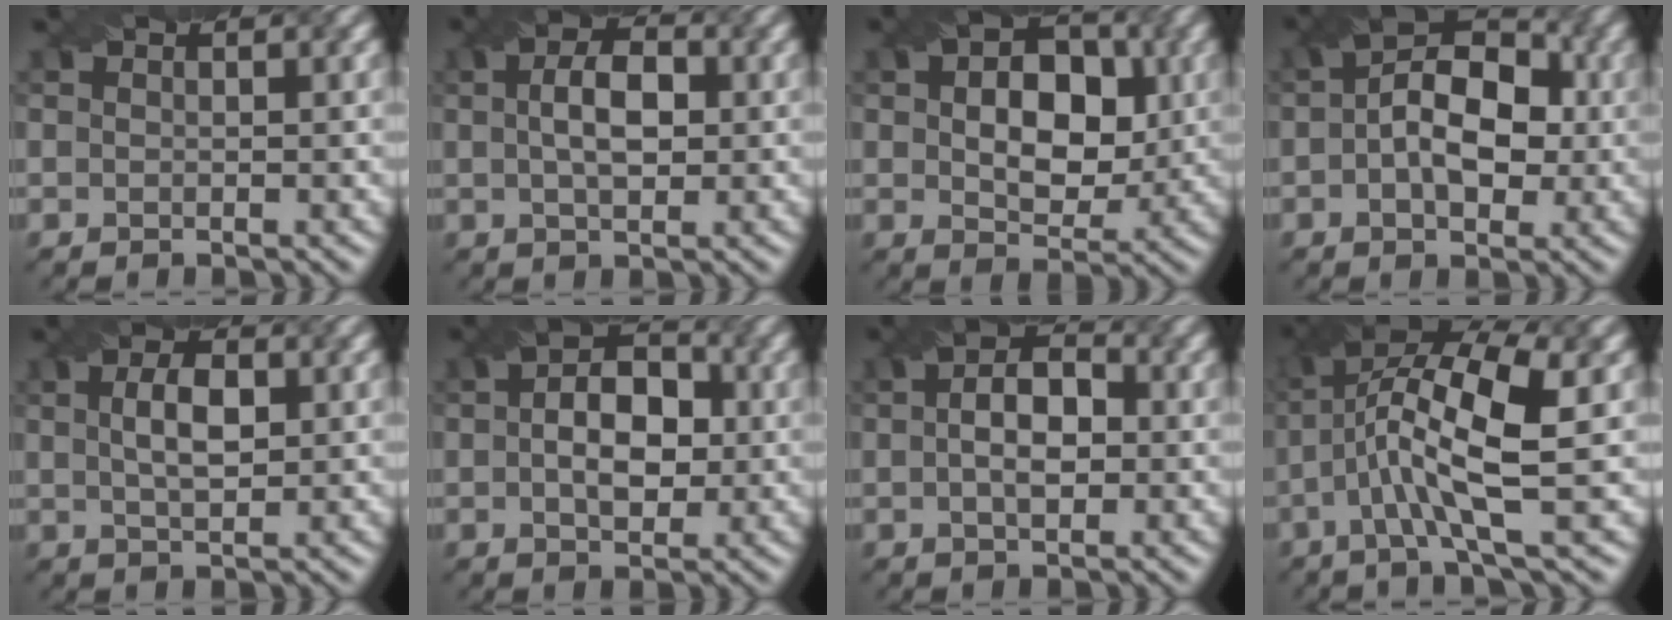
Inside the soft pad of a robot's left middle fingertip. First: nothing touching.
{"total": 3.3, "force": [-0.2, 1.9, 2.6], "torque": [-0.041, 0.007, 0.009]}
{"total": 6.1, "force": [0.0, 4.3, 4.2], "torque": [-0.055, 0.004, 0.012]}
{"total": 6.6, "force": [-0.4, 4.3, 5.1], "torque": [-0.059, 0.018, 0.001]}
{"total": 2.5, "force": [0.0, 1.3, 2.1], "torque": [-0.041, 0.004, 0.016]}
{"total": 5.2, "force": [-0.5, 3.5, 3.7], "torque": [-0.047, 0.010, 0.002]}
{"total": 3.9, "force": [-0.5, 2.5, 2.9], "torque": [-0.035, 0.011, -0.001]}
{"total": 7.9, "force": [-0.4, 2.0, 7.7], "torque": [-0.146, 0.018, 0.005]}